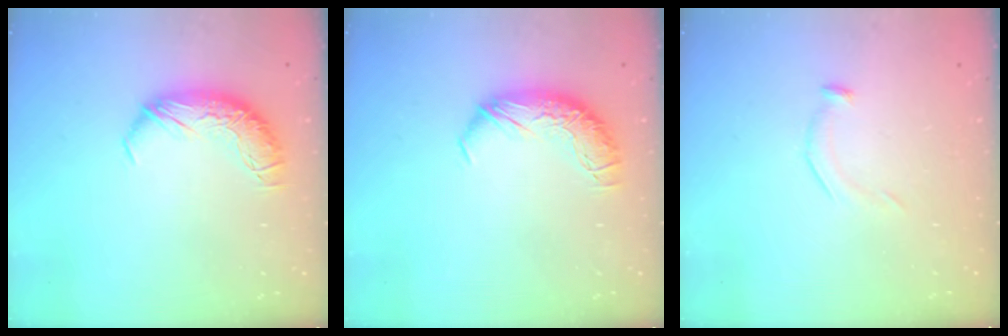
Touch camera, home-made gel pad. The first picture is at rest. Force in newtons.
{"total": 0.0}
{"total": 7.5, "press": 7.4, "slide": 0.7}